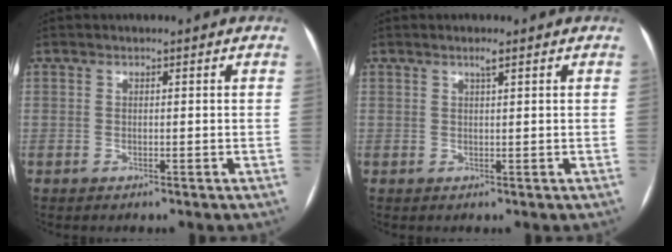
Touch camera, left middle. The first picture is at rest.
{"total": 1.0, "force": [0.6, -0.1, 0.7], "torque": [-0.013, 0.000, 0.012]}